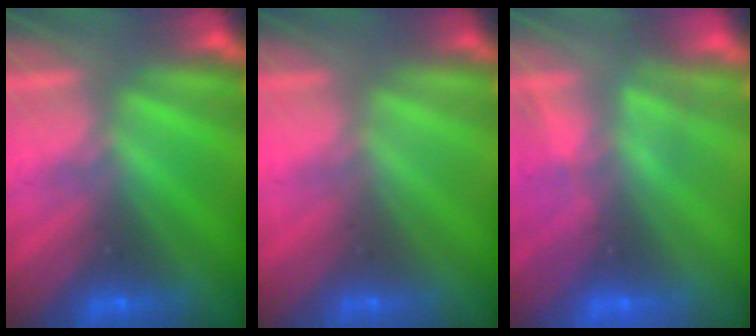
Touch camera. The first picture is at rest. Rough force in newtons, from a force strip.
{"total": 3.2}
{"total": 2.8}